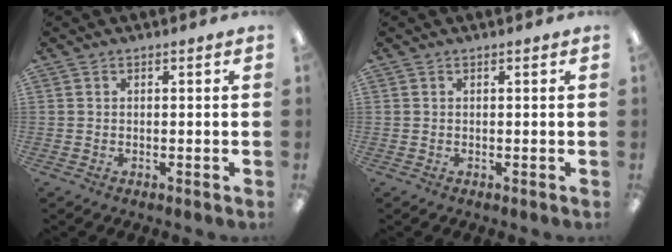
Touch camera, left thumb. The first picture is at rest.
{"total": 0.0}